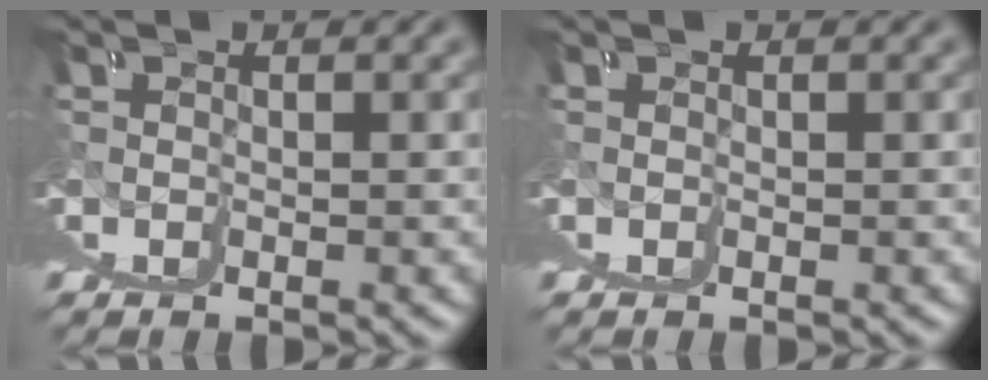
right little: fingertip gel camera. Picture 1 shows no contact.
{"total": 0.0}